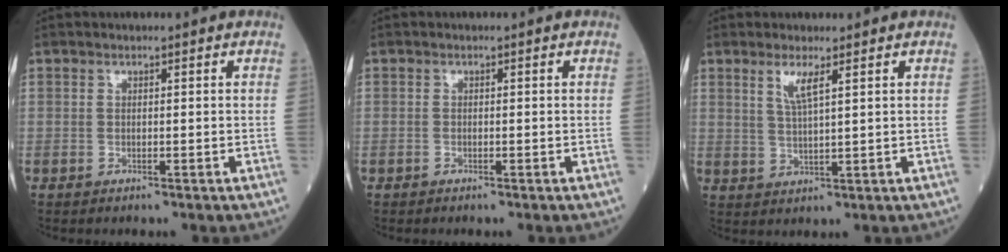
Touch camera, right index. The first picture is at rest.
{"total": 0.0}
{"total": 3.4, "force": [1.8, 0.0, 2.8], "torque": [-0.062, -0.005, 0.041]}